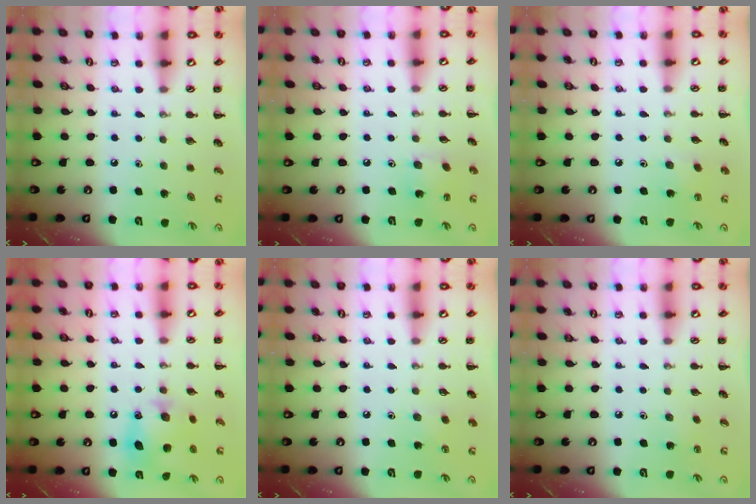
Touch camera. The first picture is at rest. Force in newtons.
{"total": 3.6, "press": 3.4, "slide": 1.2}
{"total": 2.0, "press": 1.9, "slide": 0.7}
{"total": 12.1, "press": 12.0, "slide": 1.6}
{"total": 2.6, "press": 2.5, "slide": 0.8}
{"total": 3.5, "press": 3.4, "slide": 0.9}